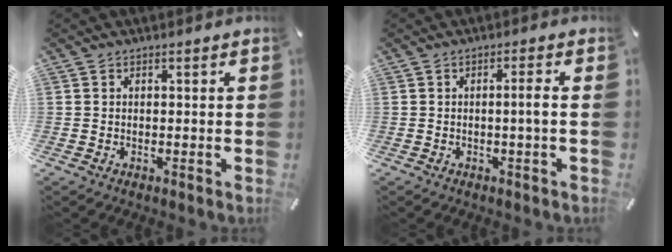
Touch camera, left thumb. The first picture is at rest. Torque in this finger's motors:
{"motor_torque": [-0.03, -0.07, 0.12, 0.15, 0.06]}